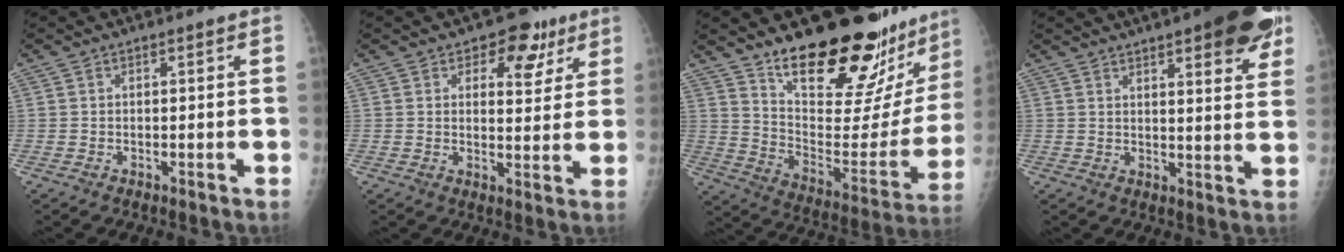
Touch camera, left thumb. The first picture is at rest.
{"total": 8.0, "force": [4.5, 4.9, 4.5], "torque": [-0.018, -0.016, 0.057]}
{"total": 28.5, "force": [22.4, 8.6, 15.5], "torque": [-0.195, -0.139, 0.326]}
{"total": 17.0, "force": [9.9, 4.8, 12.9], "torque": [-0.147, -0.028, 0.124]}